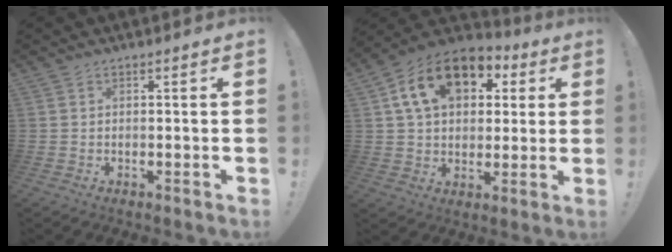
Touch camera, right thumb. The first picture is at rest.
{"total": 17.0, "force": [6.8, 11.7, 10.4], "torque": [-0.163, -0.013, 0.125]}